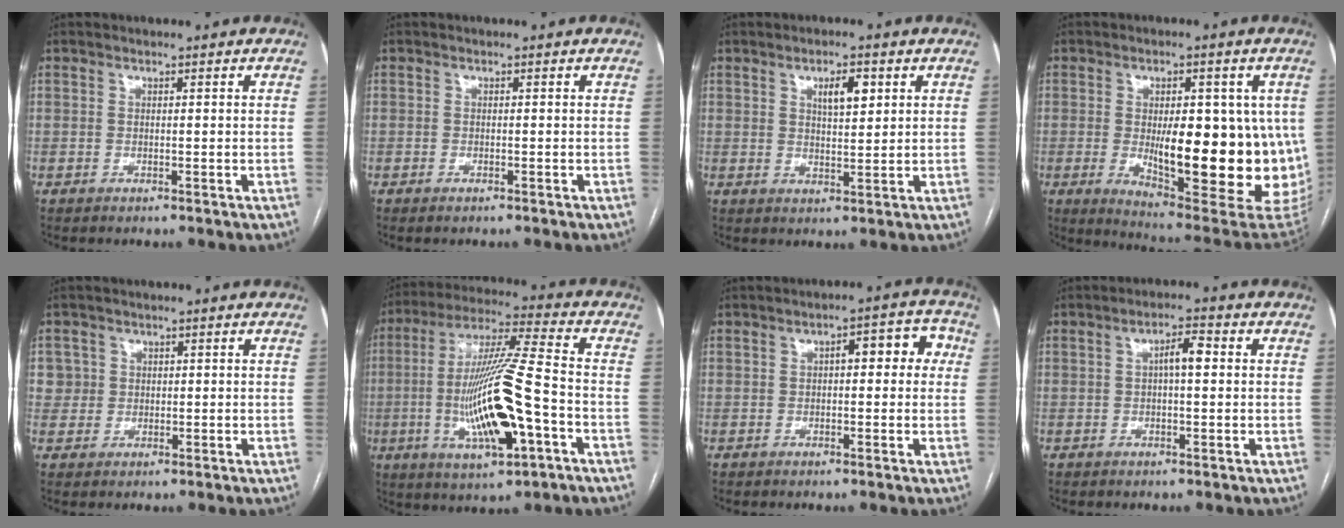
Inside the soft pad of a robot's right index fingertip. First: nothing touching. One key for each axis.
{"total": 0.6, "fx": -0.4, "fy": 0.1, "fz": 0.3, "tx": -0.009, "ty": -0.001, "tz": -0.005}
{"total": 4.4, "fx": 1.9, "fy": 1.4, "fz": 3.7, "tx": -0.062, "ty": 0.001, "tz": 0.033}
{"total": 20.6, "fx": -1.9, "fy": 6.2, "fz": 19.5, "tx": -0.196, "ty": -0.005, "tz": 0.001}
{"total": 2.8, "fx": 0.6, "fy": 2.8, "fz": -0.3, "tx": 0.024, "ty": 0.010, "tz": 0.007}
{"total": 18.0, "fx": -4.4, "fy": 2.2, "fz": 17.3, "tx": -0.345, "ty": -0.007, "tz": -0.072}
{"total": 5.9, "fx": 0.9, "fy": 2.4, "fz": 5.3, "tx": -0.062, "ty": 0.035, "tz": 0.007}
{"total": 3.5, "fx": 0.4, "fy": 0.9, "fz": 3.4, "tx": -0.057, "ty": 0.012, "tz": 0.004}